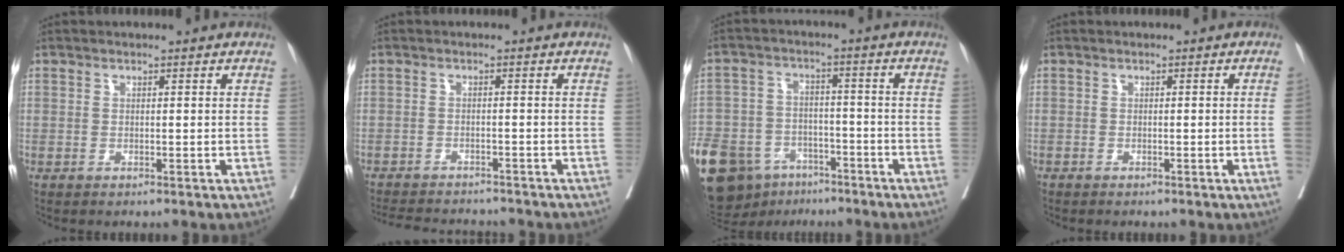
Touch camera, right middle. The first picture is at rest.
{"total": 9.5, "force": [-8.8, 2.0, 2.8], "torque": [-0.049, -0.003, -0.118]}
{"total": 25.4, "force": [-14.9, 16.3, 12.6], "torque": [-0.371, -0.025, -0.237]}
{"total": 1.4, "force": [-0.3, -0.3, 1.3], "torque": [-0.017, -0.001, -0.003]}